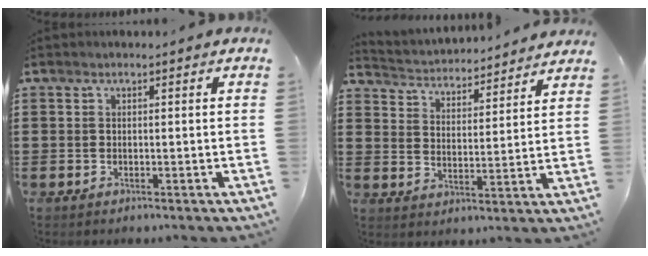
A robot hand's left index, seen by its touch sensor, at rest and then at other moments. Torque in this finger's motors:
{"motor_torque": [1.07, -1.07, 0.67, 0.05]}